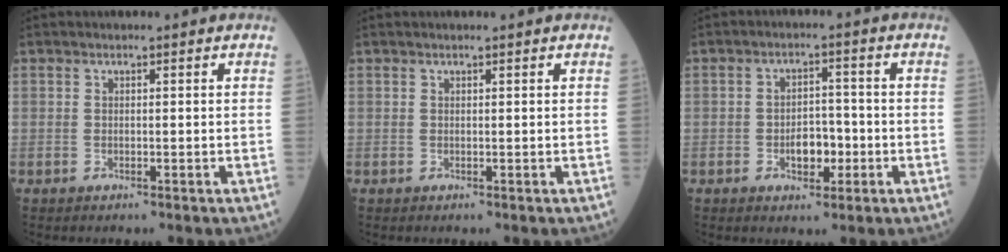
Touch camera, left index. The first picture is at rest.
{"total": 1.1, "force": [0.9, -0.1, 0.6], "torque": [-0.009, 0.009, 0.017]}
{"total": 4.6, "force": [-1.5, 2.6, 3.5], "torque": [-0.055, 0.008, -0.021]}